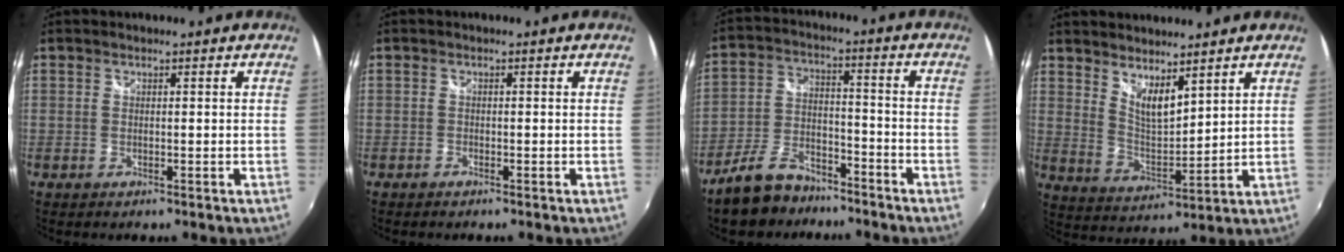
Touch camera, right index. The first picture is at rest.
{"total": 0.7, "force": [-0.6, 0.3, 0.0], "torque": [-0.004, -0.002, -0.014]}
{"total": 10.7, "force": [-8.2, 5.2, 4.4], "torque": [-0.102, 0.011, -0.139]}
{"total": 7.4, "force": [5.6, 2.3, 4.2], "torque": [-0.069, -0.010, 0.104]}